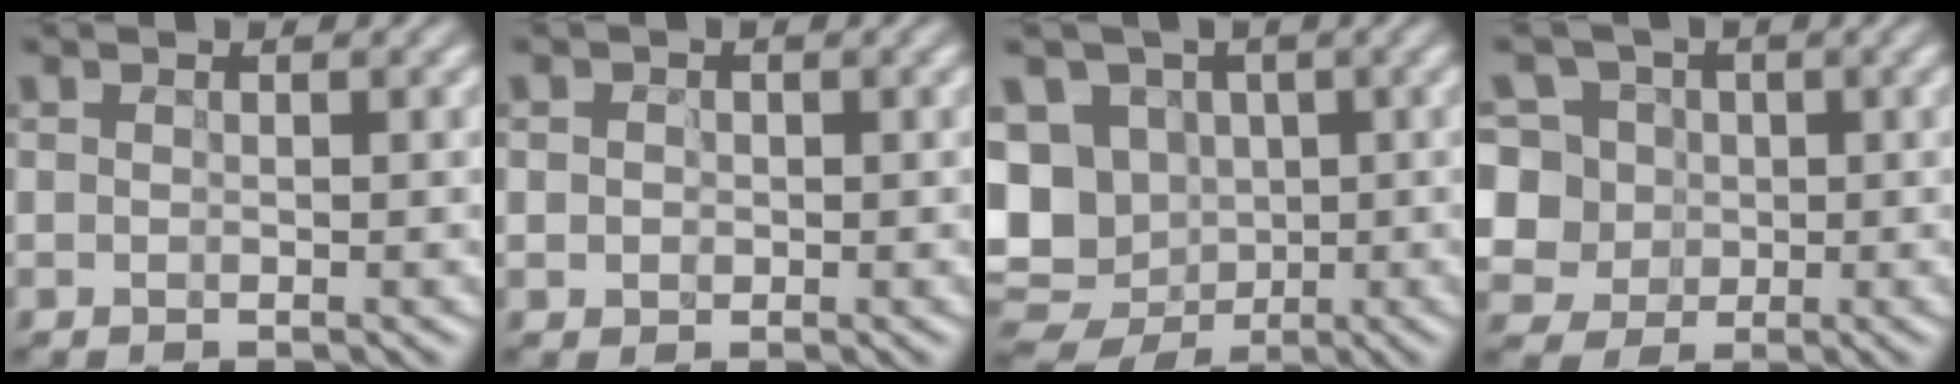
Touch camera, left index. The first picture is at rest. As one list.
[{"total": 2.1, "force": [0.4, 1.9, 0.8], "torque": [-0.004, 0.020, -0.004]}, {"total": 12.8, "force": [-1.4, 11.1, 6.1], "torque": [-0.139, 0.008, -0.032]}, {"total": 8.1, "force": [0.8, 7.5, 3.0], "torque": [-0.107, 0.030, 0.012]}]